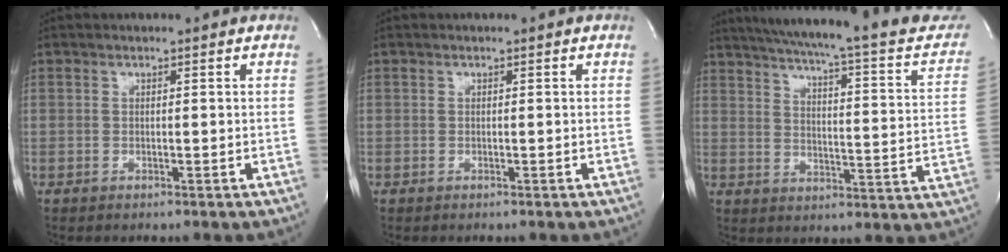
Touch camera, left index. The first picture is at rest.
{"total": 0.0}
{"total": 27.2, "force": [23.1, 3.3, 14.0], "torque": [-0.204, -0.039, 0.279]}